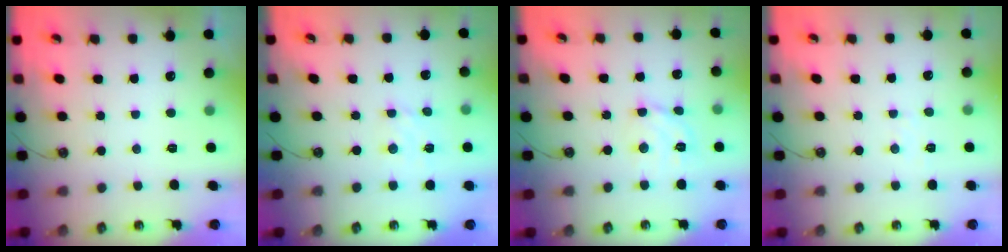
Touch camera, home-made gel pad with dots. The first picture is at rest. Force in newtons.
{"total": 3.3, "press": 3.3, "slide": 0.4}
{"total": 8.3, "press": 8.3, "slide": 0.8}
{"total": 4.3, "press": 4.3, "slide": 0.5}